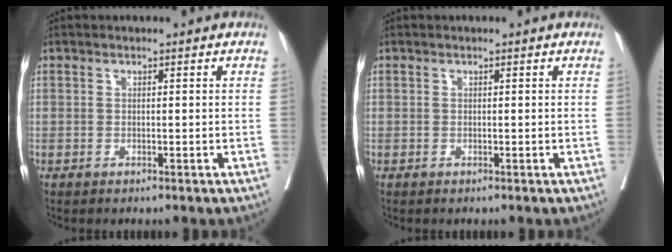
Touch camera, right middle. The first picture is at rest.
{"total": 0.0}